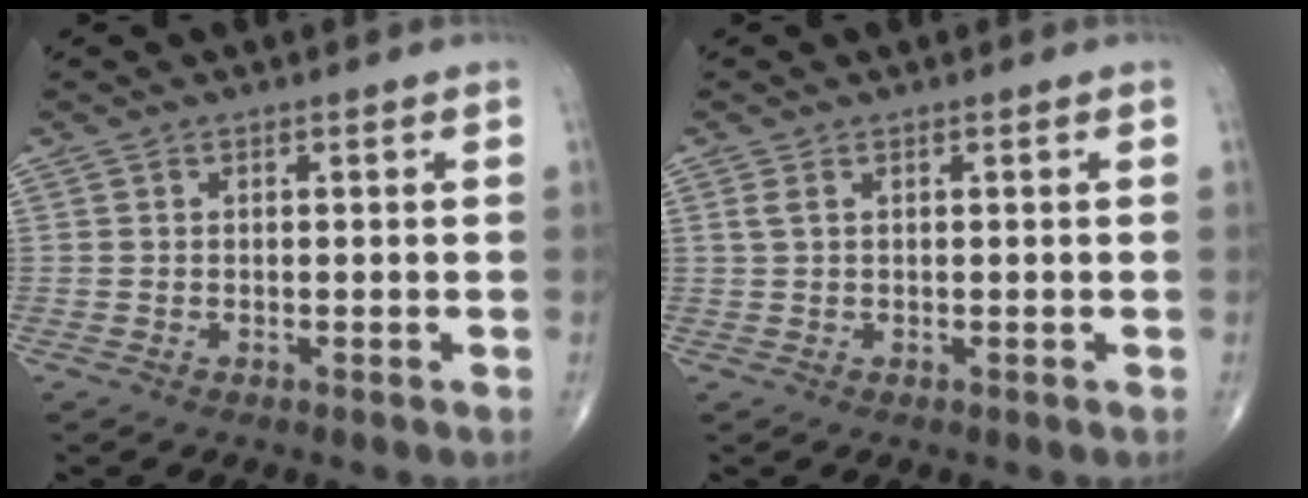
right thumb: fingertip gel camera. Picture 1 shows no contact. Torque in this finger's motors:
{"motor_torque": [-0.16, 0.04, 0.14, -0.06, 0.00]}